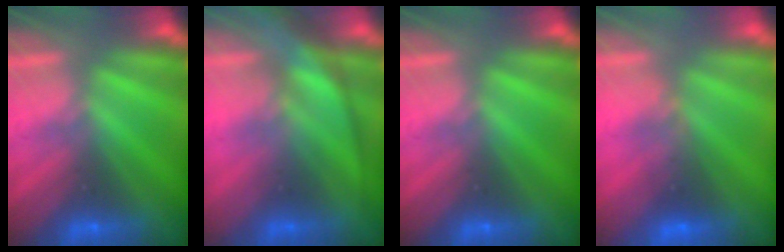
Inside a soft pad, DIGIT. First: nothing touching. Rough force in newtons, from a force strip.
{"total": 3.2}
{"total": 0.0}
{"total": 2.9}